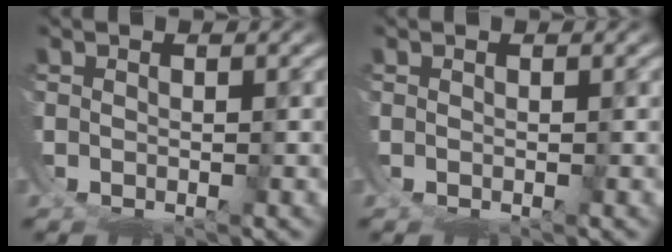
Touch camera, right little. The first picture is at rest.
{"total": 0.0}